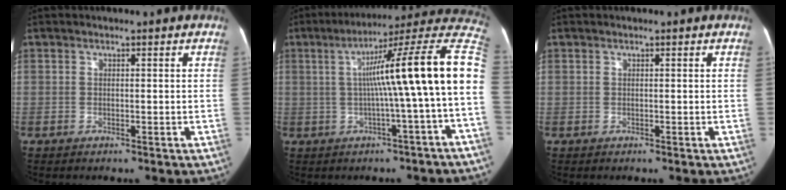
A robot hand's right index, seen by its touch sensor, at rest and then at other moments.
{"total": 17.0, "force": [0.5, -1.1, 17.0], "torque": [-0.231, 0.038, -0.002]}
{"total": 0.0}